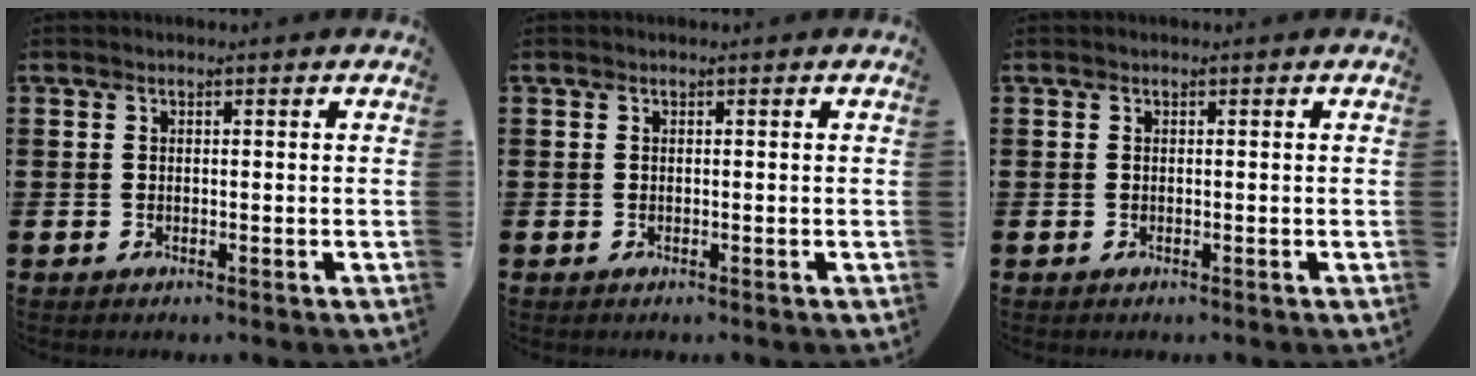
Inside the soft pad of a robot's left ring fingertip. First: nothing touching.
{"total": 0.0}
{"total": 0.0}